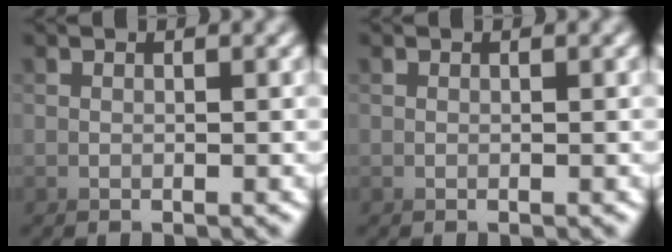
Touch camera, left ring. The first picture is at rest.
{"total": 0.0}